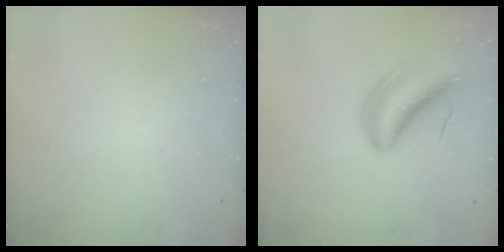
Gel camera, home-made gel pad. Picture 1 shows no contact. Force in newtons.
{"total": 7.6, "press": 7.4, "slide": 1.9}